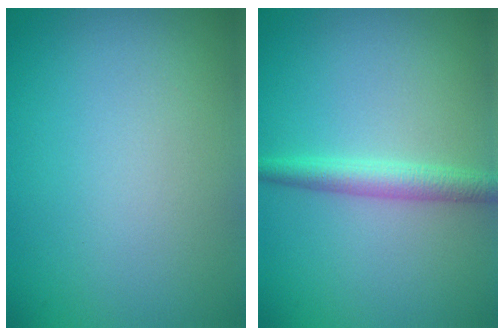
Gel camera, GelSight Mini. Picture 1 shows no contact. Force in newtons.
{"total": 2.4, "press": 2.4, "slide": 0.0}